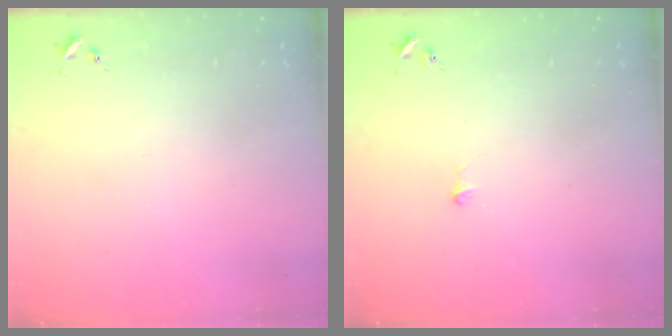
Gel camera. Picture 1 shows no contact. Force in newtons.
{"total": 2.9, "press": 2.9, "slide": 0.2}